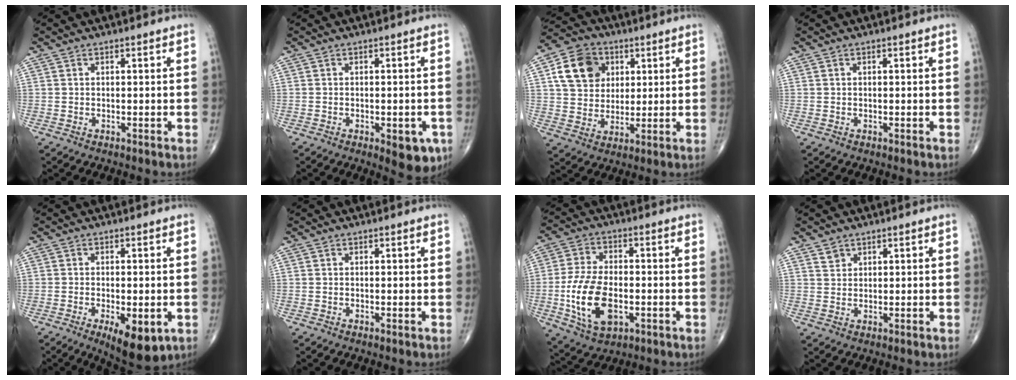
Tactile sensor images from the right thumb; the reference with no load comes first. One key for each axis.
{"total": 6.6, "fx": -2.6, "fy": 2.8, "fz": 5.4, "tx": -0.050, "ty": 0.002, "tz": -0.024}
{"total": 11.9, "fx": 3.9, "fy": 9.6, "fz": 5.9, "tx": -0.082, "ty": -0.004, "tz": 0.066}
{"total": 0.0}
{"total": 9.5, "fx": -3.5, "fy": 3.9, "fz": 8.0, "tx": -0.107, "ty": -0.012, "tz": -0.046}
{"total": 0.0}
{"total": 13.7, "fx": -3.0, "fy": 7.7, "fz": 10.9, "tx": -0.207, "ty": 0.004, "tz": -0.048}
{"total": 1.8, "fx": 1.4, "fy": 1.2, "fz": 0.3, "tx": 0.009, "ty": -0.007, "tz": 0.022}